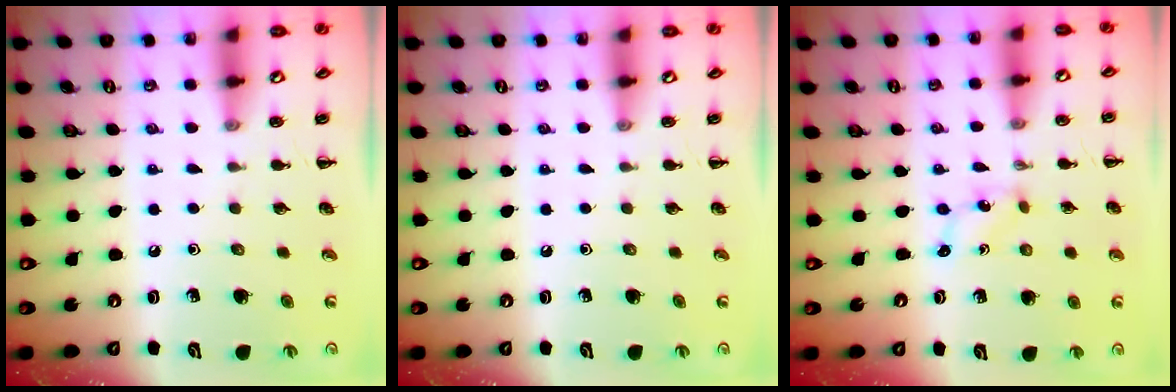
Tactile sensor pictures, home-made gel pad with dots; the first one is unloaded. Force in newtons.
{"total": 0.0}
{"total": 0.6, "press": 0.5, "slide": 0.3}